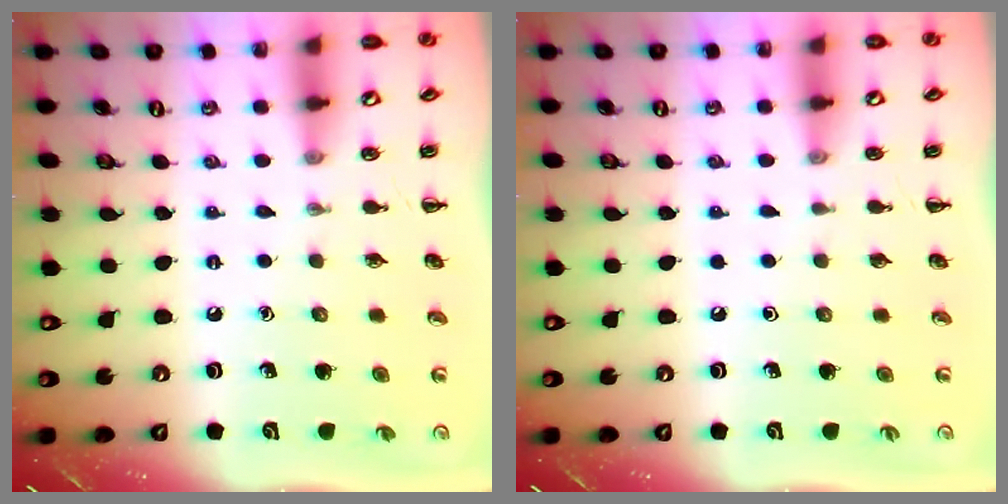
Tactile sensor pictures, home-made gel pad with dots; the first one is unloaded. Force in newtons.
{"total": 0.0}